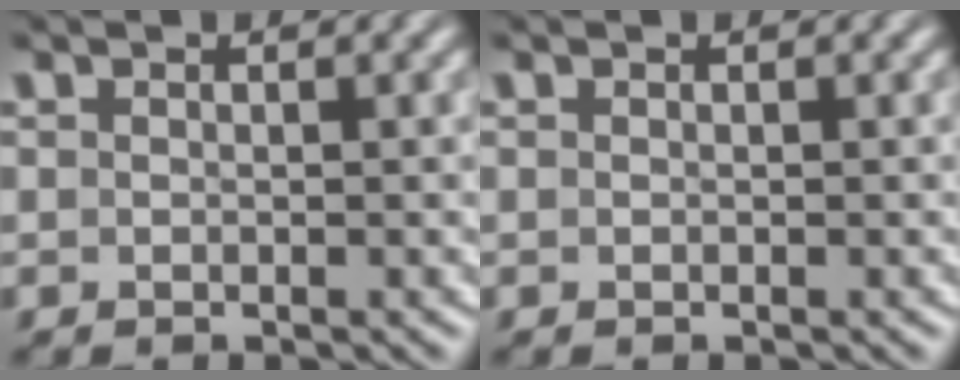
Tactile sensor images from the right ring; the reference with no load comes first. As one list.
[{"total": 0.0}]